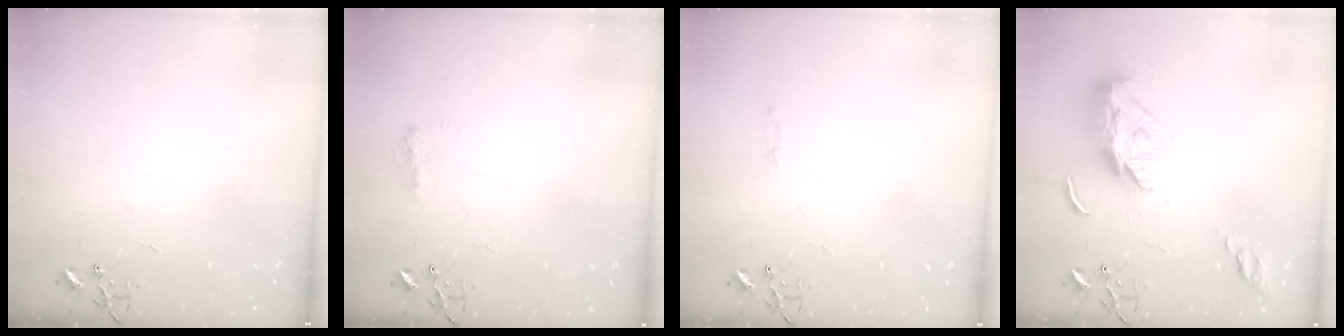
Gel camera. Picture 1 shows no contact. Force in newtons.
{"total": 8.4, "press": 8.4, "slide": 0.8}
{"total": 2.8, "press": 2.8, "slide": 0.4}
{"total": 10.9, "press": 10.9, "slide": 0.9}